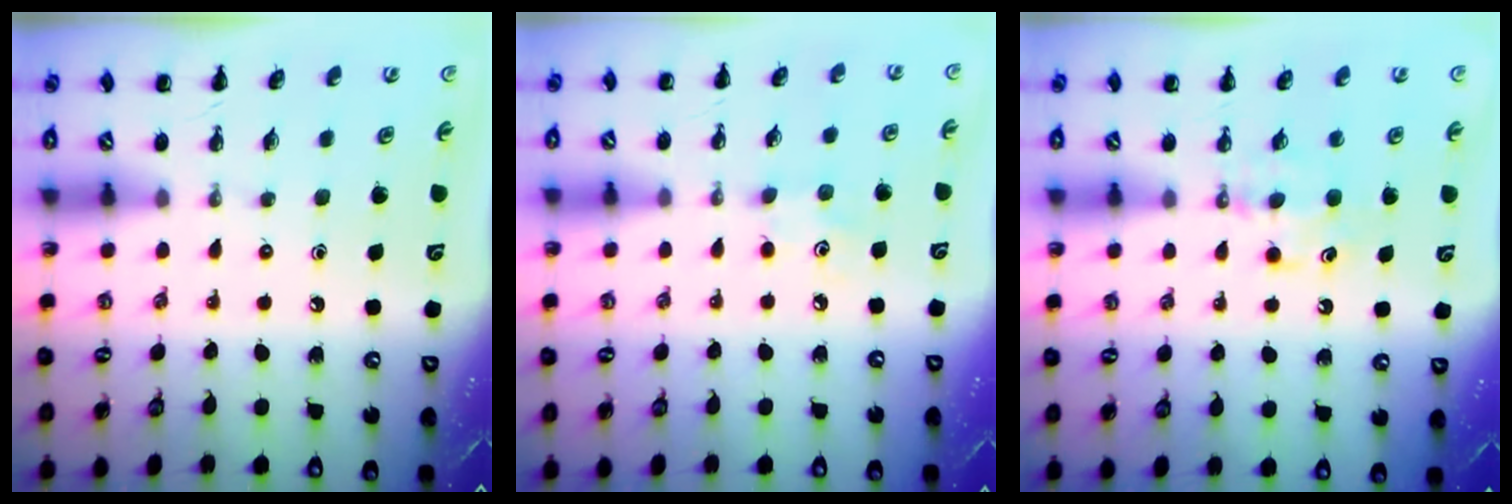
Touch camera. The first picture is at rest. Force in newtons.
{"total": 3.8, "press": 3.7, "slide": 0.8}
{"total": 5.7, "press": 5.6, "slide": 1.5}